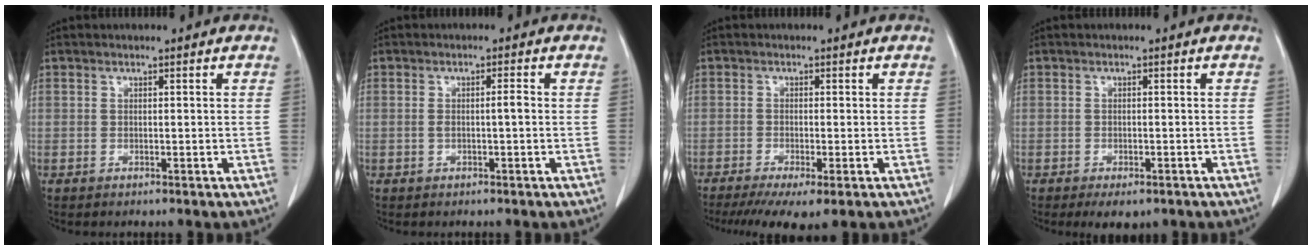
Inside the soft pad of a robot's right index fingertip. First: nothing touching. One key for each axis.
{"total": 1.9, "fx": -0.1, "fy": 0.2, "fz": 1.9, "tx": -0.036, "ty": 0.004, "tz": 0.002}
{"total": 7.0, "fx": -4.7, "fy": 1.1, "fz": 5.1, "tx": -0.079, "ty": -0.019, "tz": -0.074}
{"total": 3.7, "fx": -2.6, "fy": 1.8, "fz": 2.0, "tx": -0.025, "ty": -0.004, "tz": -0.030}